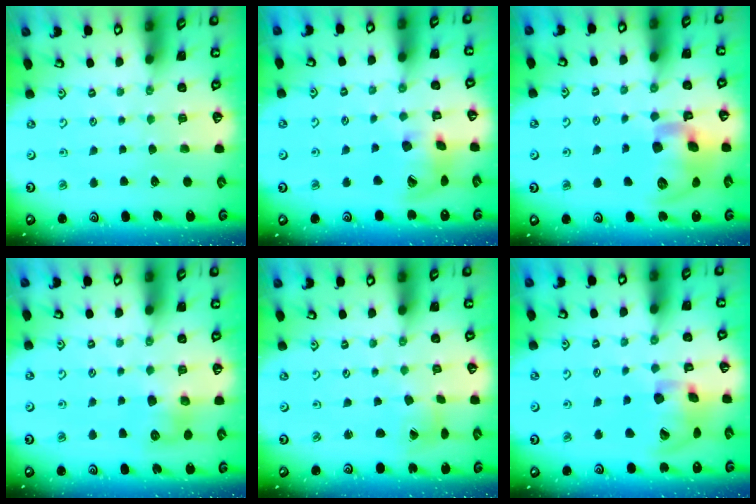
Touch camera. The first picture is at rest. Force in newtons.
{"total": 12.8, "press": 12.7, "slide": 1.8}
{"total": 15.4, "press": 15.2, "slide": 2.4}
{"total": 7.1, "press": 7.1, "slide": 0.1}
{"total": 2.0, "press": 2.0, "slide": 0.3}
{"total": 14.9, "press": 14.8, "slide": 1.8}